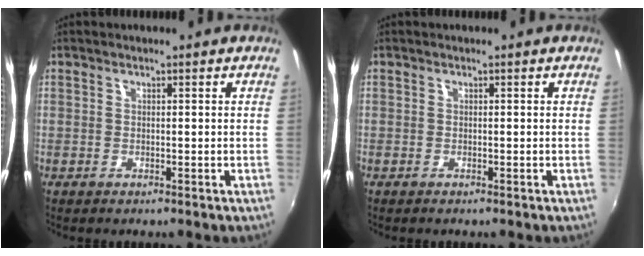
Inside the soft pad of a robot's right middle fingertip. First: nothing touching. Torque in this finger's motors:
{"motor_torque": [-0.32, 0.02, 0.05, -0.01]}